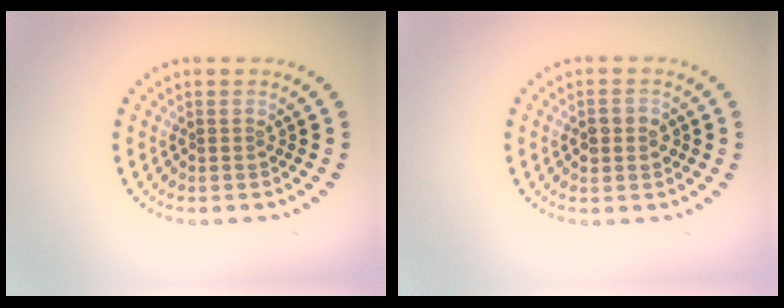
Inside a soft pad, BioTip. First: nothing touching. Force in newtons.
{"total": 1.9, "press": 1.9, "slide": 0.0}